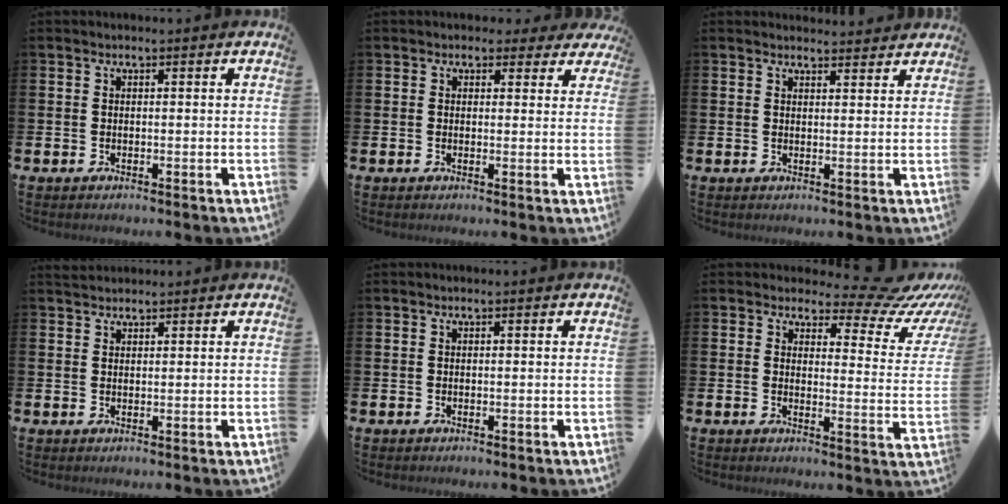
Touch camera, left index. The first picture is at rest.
{"total": 2.0, "force": [1.6, 1.3, 0.3], "torque": [0.005, -0.004, 0.023]}
{"total": 2.3, "force": [2.3, 0.3, -0.2], "torque": [0.009, -0.016, 0.039]}
{"total": 1.7, "force": [1.6, 0.6, 0.2], "torque": [0.001, 0.000, 0.030]}
{"total": 0.0}
{"total": 6.4, "force": [5.0, 2.8, 2.6], "torque": [-0.027, -0.048, 0.075]}